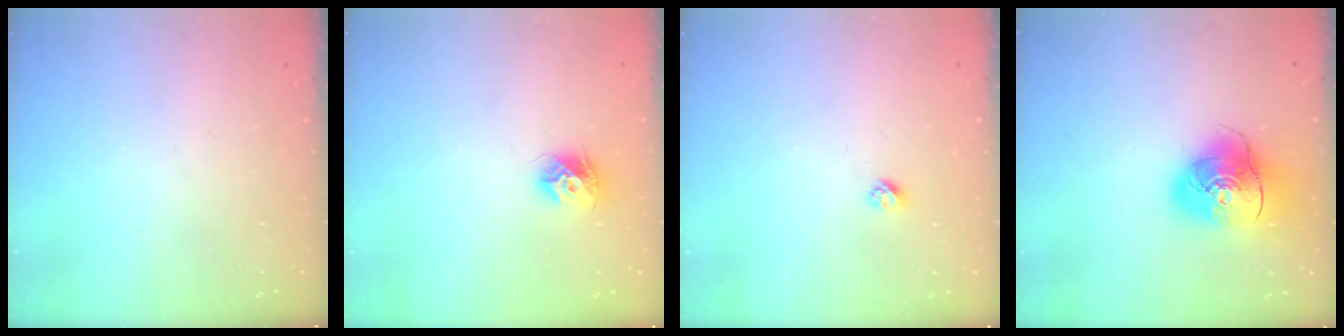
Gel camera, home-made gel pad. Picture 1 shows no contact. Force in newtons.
{"total": 9.1, "press": 9.1, "slide": 0.3}
{"total": 2.7, "press": 2.6, "slide": 0.3}
{"total": 14.0, "press": 13.8, "slide": 2.3}